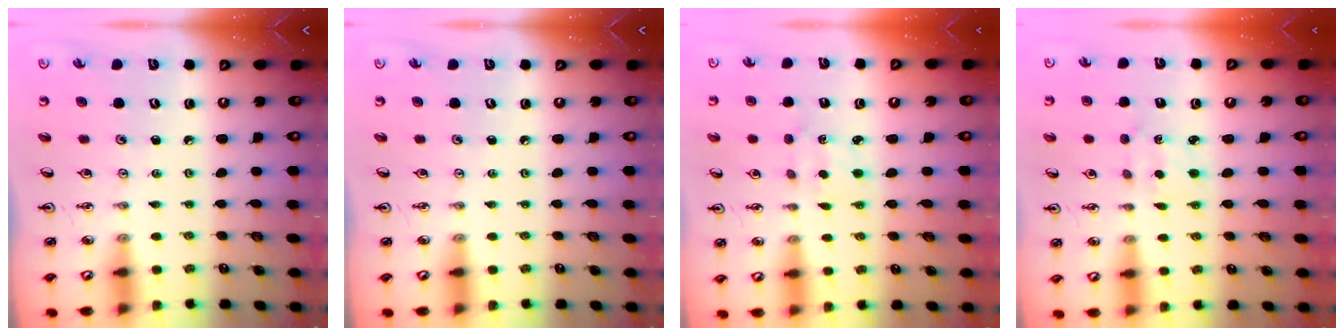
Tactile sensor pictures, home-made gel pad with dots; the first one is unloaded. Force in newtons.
{"total": 0.0}
{"total": 2.5, "press": 2.4, "slide": 0.6}
{"total": 2.5, "press": 2.4, "slide": 0.6}